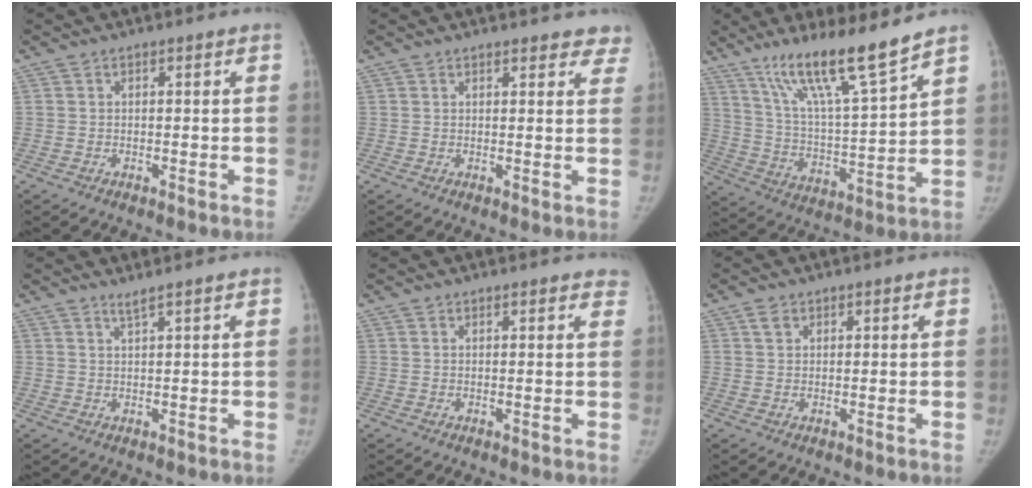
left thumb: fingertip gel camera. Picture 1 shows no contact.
{"total": 6.2, "force": [5.6, 2.3, 1.6], "torque": [0.027, -0.018, 0.044]}
{"total": 15.7, "force": [11.8, 0.9, 10.3], "torque": [-0.170, -0.071, 0.217]}
{"total": 1.3, "force": [1.1, -0.3, 0.7], "torque": [-0.017, -0.010, 0.022]}
{"total": 3.1, "force": [2.7, 1.1, 1.1], "torque": [0.009, -0.003, 0.016]}
{"total": 1.6, "force": [0.9, 1.1, 0.7], "torque": [-0.008, 0.002, 0.014]}